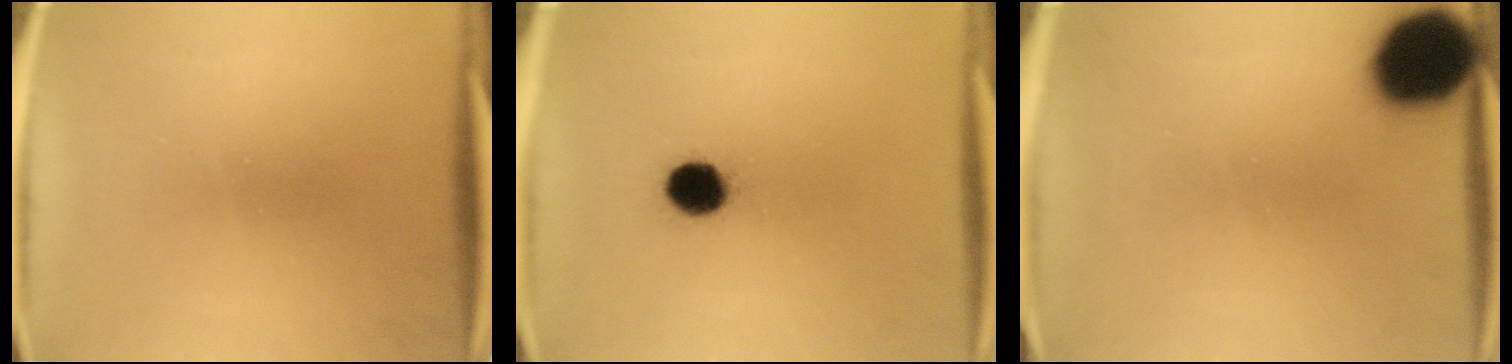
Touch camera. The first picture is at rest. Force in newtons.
{"total": 7.1}
{"total": 16.3}